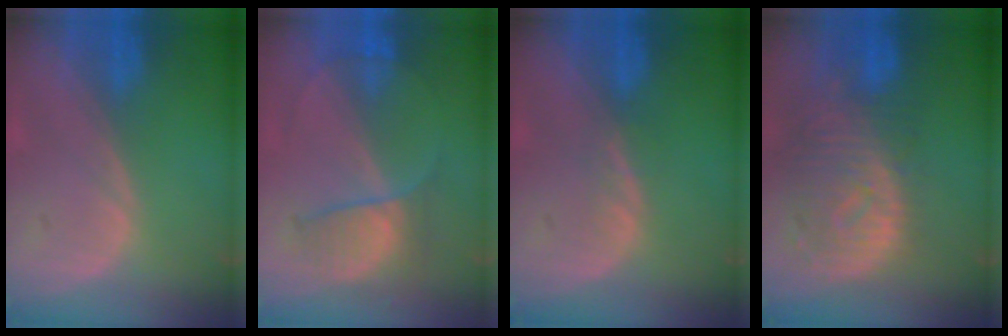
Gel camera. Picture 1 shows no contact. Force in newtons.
{"total": 5.8, "press": 5.7, "slide": 1.4}
{"total": 1.5, "press": 1.5, "slide": 0.2}
{"total": 11.3, "press": 9.9, "slide": 5.4}